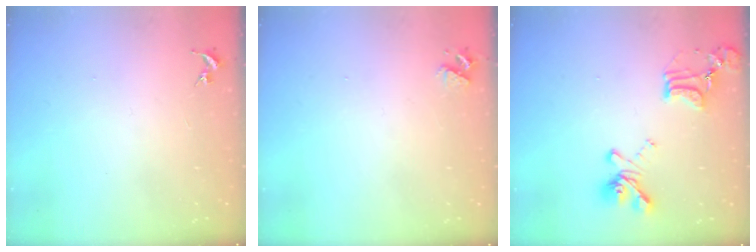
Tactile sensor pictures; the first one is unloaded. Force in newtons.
{"total": 3.3, "press": 3.3, "slide": 0.5}
{"total": 16.9, "press": 16.8, "slide": 1.2}